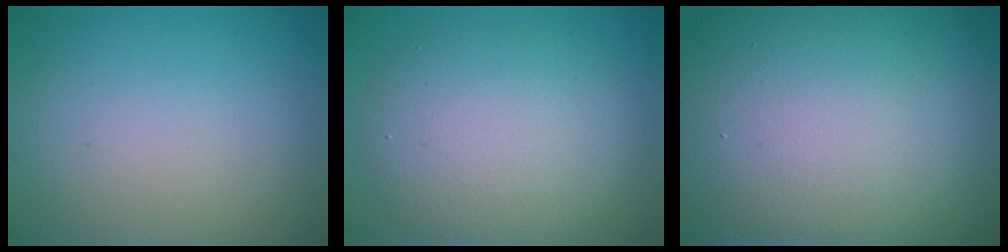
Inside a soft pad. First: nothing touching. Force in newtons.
{"total": 6.7, "press": 6.7, "slide": 0.2}
{"total": 18.9, "press": 18.9, "slide": 0.9}